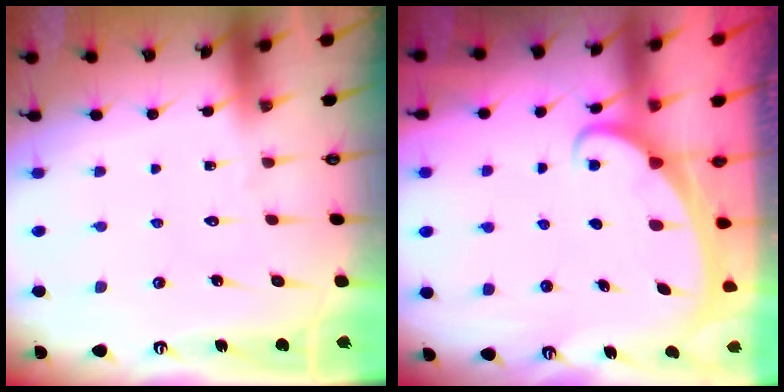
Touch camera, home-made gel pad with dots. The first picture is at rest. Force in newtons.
{"total": 1.9, "press": 1.9, "slide": 0.1}